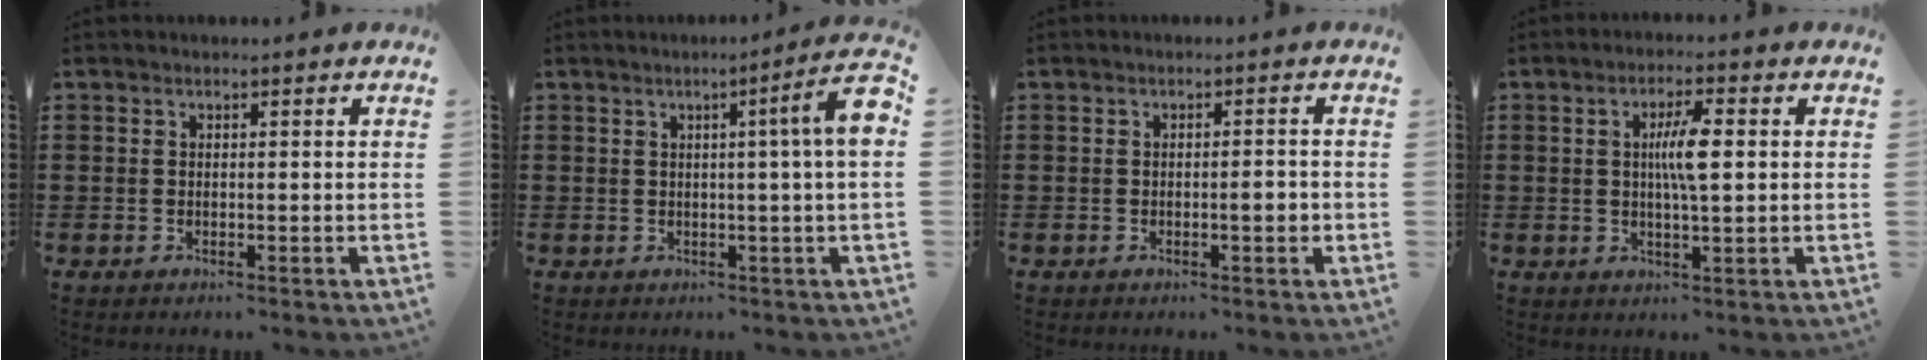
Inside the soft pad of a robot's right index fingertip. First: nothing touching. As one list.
[{"total": 6.7, "force": [1.0, -0.7, 6.6], "torque": [-0.104, -0.016, 0.011]}, {"total": 2.3, "force": [-0.6, 0.5, 2.2], "torque": [-0.028, -0.004, -0.011]}, {"total": 5.5, "force": [0.7, 0.7, 5.4], "torque": [-0.100, 0.001, 0.008]}]